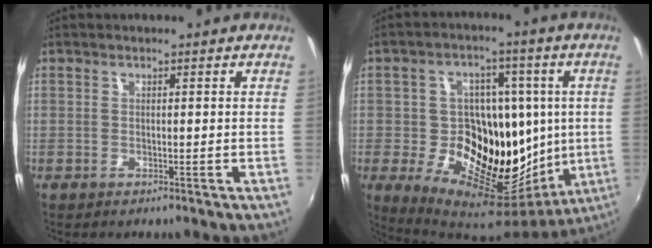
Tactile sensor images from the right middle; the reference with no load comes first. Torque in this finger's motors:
{"motor_torque": [0.57, -0.15, 0.36, 0.16]}